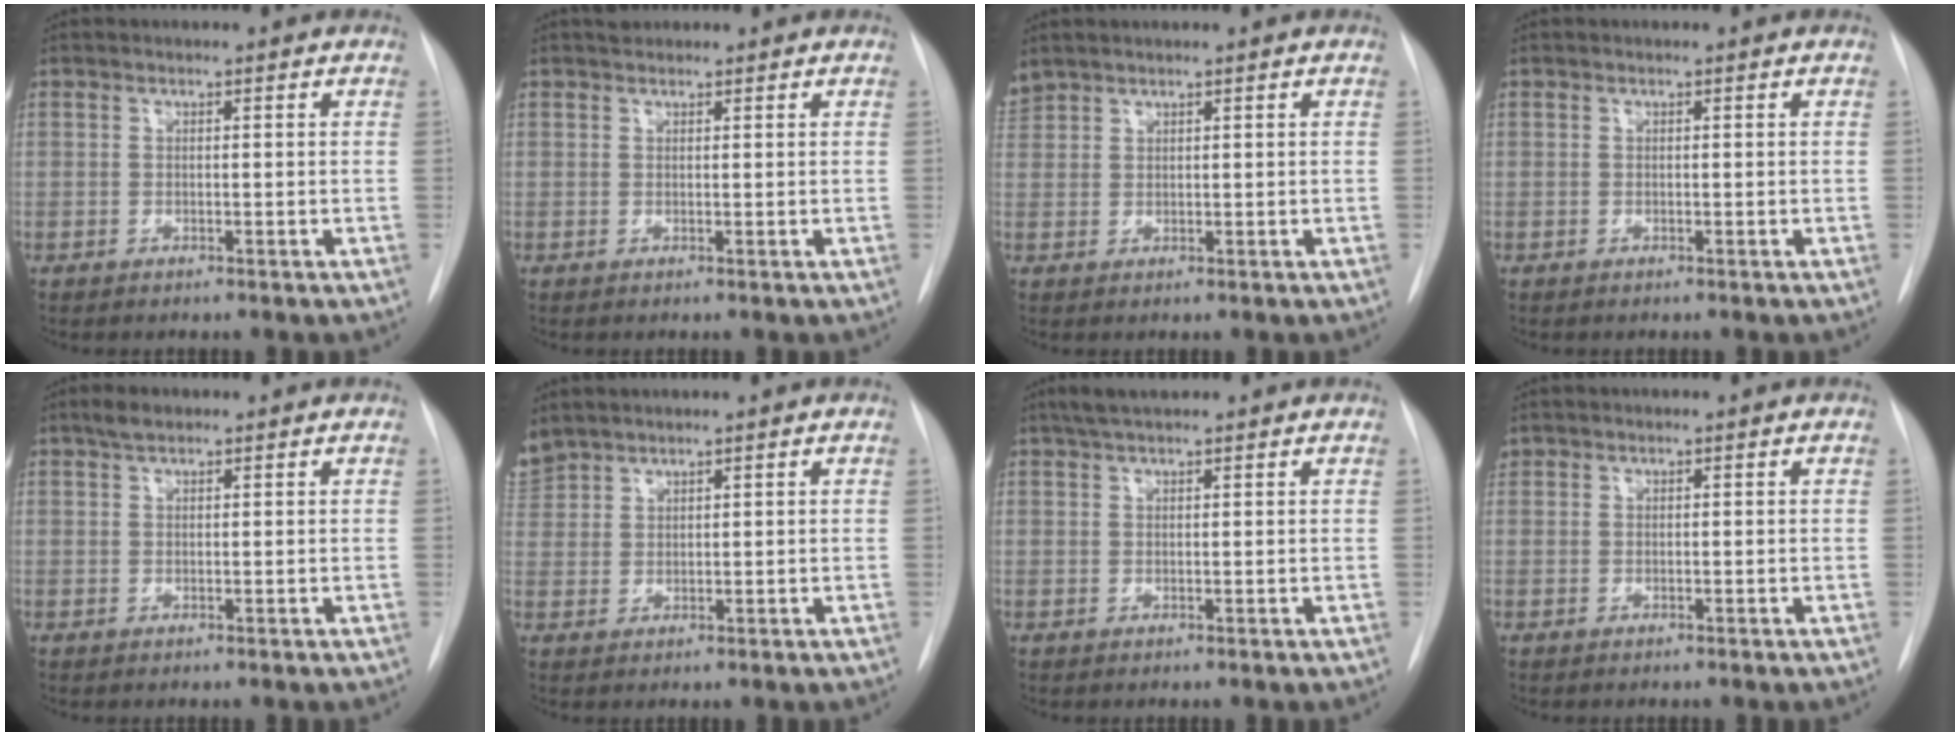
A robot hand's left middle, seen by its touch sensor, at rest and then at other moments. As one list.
[{"total": 1.2, "force": [1.1, 0.5, 0.1], "torque": [-0.007, 0.011, 0.017]}, {"total": 2.1, "force": [2.0, 0.6, 0.1], "torque": [-0.010, 0.017, 0.046]}, {"total": 0.0}, {"total": 2.0, "force": [1.5, 0.7, 1.1], "torque": [-0.024, 0.009, 0.027]}, {"total": 3.9, "force": [3.7, 1.3, 0.4], "torque": [-0.022, 0.016, 0.085]}, {"total": 3.6, "force": [2.9, 0.6, 2.0], "torque": [-0.038, 0.018, 0.051]}, {"total": 0.6, "force": [0.5, 0.4, 0.0], "torque": [0.000, 0.013, 0.009]}]